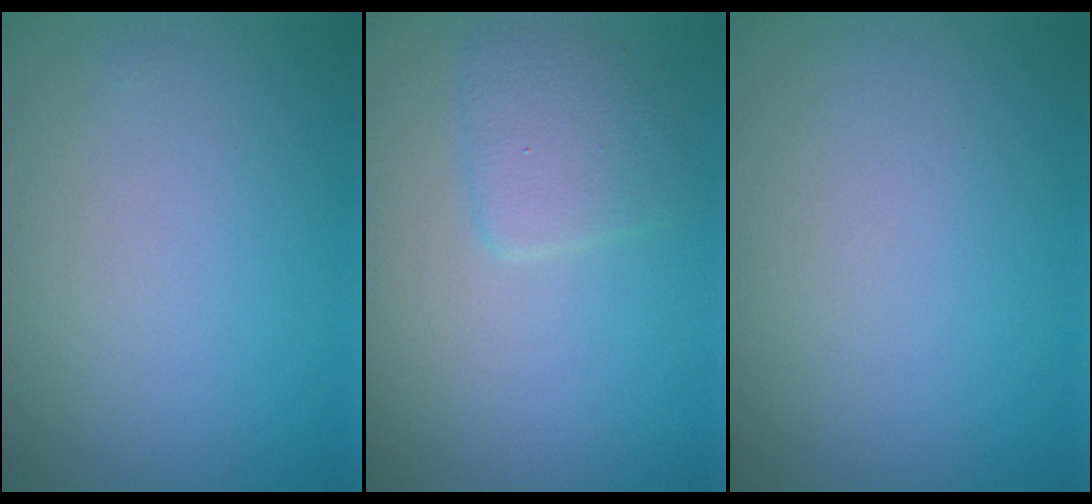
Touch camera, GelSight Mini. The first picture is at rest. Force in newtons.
{"total": 2.3, "press": 2.3, "slide": 0.1}
{"total": 0.0}